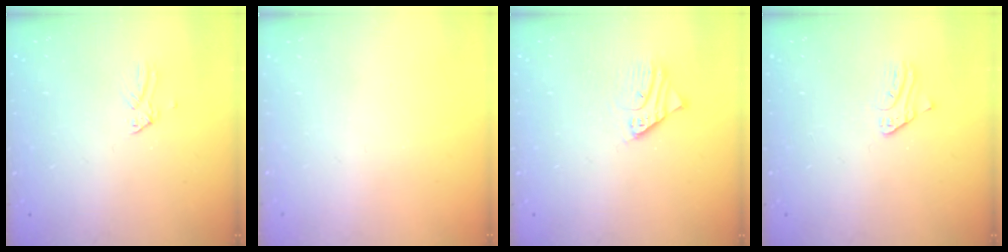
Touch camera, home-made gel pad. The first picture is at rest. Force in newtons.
{"total": 0.0}
{"total": 2.8, "press": 2.8, "slide": 0.2}
{"total": 1.8, "press": 1.7, "slide": 0.2}